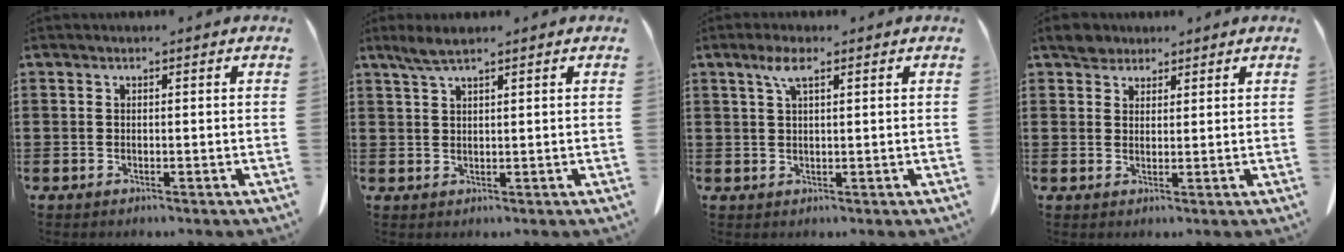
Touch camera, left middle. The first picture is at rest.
{"total": 2.8, "force": [2.1, 0.4, 1.9], "torque": [-0.040, 0.002, 0.038]}
{"total": 3.6, "force": [1.9, 0.9, 2.9], "torque": [-0.062, 0.007, 0.031]}
{"total": 2.9, "force": [2.5, 1.4, 0.4], "torque": [-0.009, 0.005, 0.048]}